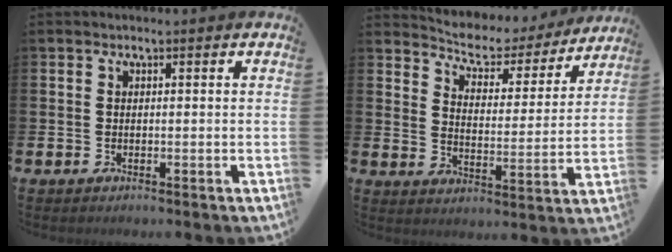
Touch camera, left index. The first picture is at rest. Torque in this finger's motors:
{"motor_torque": [-0.58, -0.64, -0.08, 0.02]}